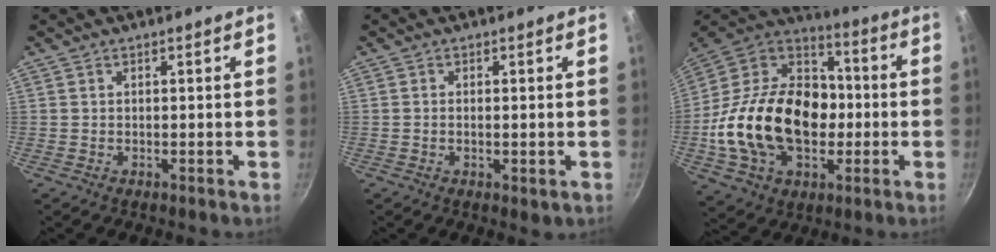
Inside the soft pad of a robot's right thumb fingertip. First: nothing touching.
{"total": 2.2, "force": [-0.4, 0.8, 2.0], "torque": [-0.032, -0.005, -0.006]}
{"total": 28.0, "force": [-3.6, 19.3, 19.9], "torque": [-0.330, 0.045, -0.063]}